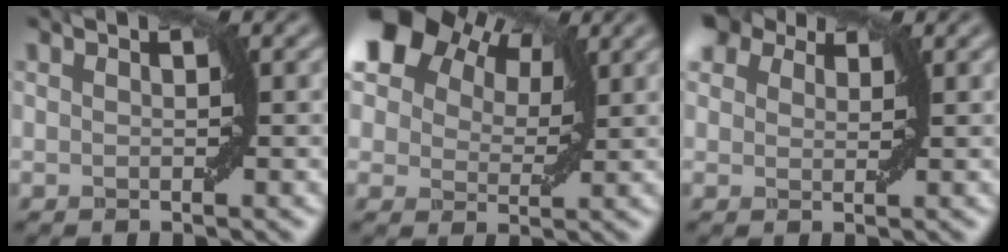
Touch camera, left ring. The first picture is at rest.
{"total": 3.7, "force": [2.8, 2.3, 0.5], "torque": [-0.024, 0.006, 0.060]}
{"total": 1.7, "force": [1.2, 0.7, -1.0], "torque": [0.004, 0.002, 0.019]}